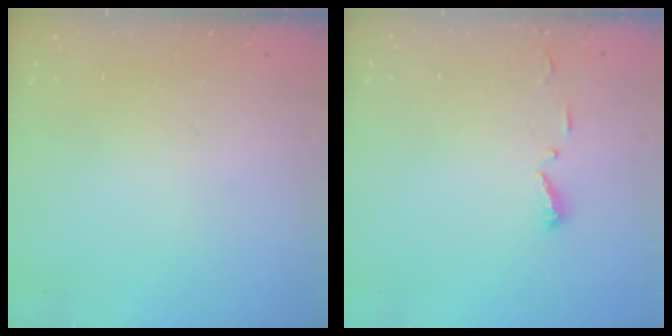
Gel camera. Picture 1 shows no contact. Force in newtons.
{"total": 4.7, "press": 4.7, "slide": 0.5}